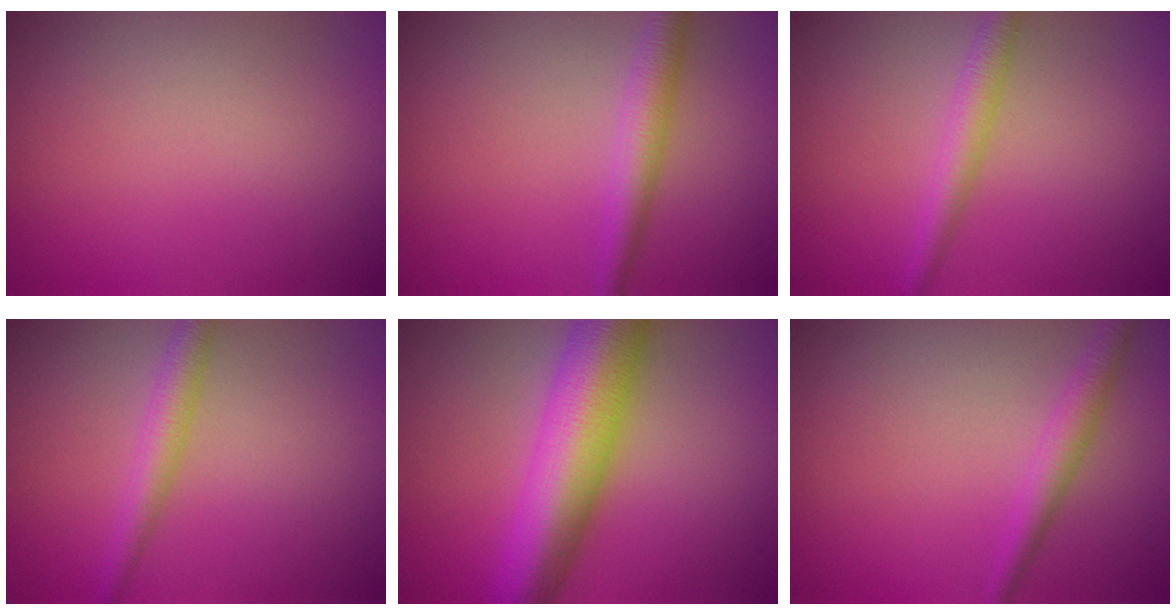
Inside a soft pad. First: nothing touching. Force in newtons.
{"total": 3.0, "press": 3.0, "slide": 0.1}
{"total": 2.4, "press": 2.4, "slide": 0.0}
{"total": 2.6, "press": 2.6, "slide": 0.1}
{"total": 10.0, "press": 10.0, "slide": 0.1}
{"total": 2.4, "press": 2.4, "slide": 0.1}